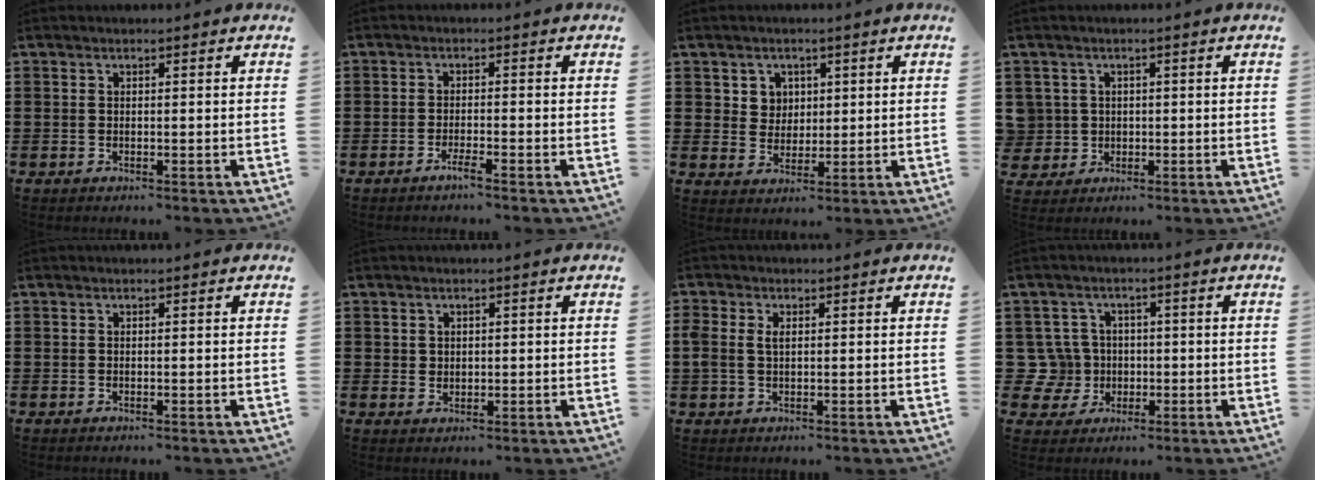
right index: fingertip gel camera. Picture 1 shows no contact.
{"total": 2.0, "force": [-1.5, -0.1, 1.3], "torque": [-0.029, -0.006, -0.028]}
{"total": 3.7, "force": [1.6, 3.3, 0.6], "torque": [-0.020, 0.008, 0.028]}
{"total": 3.3, "force": [0.1, 3.2, 0.2], "torque": [-0.020, 0.010, 0.000]}
{"total": 0.0}
{"total": 1.3, "force": [0.8, 1.0, 0.2], "torque": [-0.007, 0.003, 0.017]}
{"total": 2.1, "force": [0.3, 1.3, 1.6], "torque": [-0.036, 0.009, 0.004]}
{"total": 6.5, "force": [-0.2, 6.2, 2.0], "torque": [-0.090, 0.007, -0.006]}